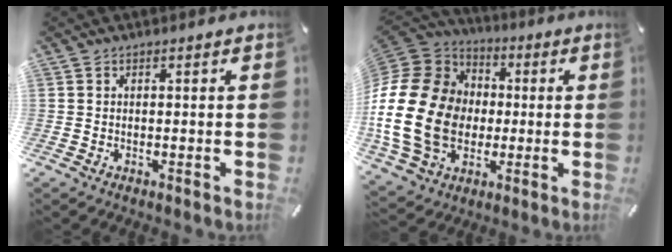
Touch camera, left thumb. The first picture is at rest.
{"total": 24.5, "force": [-3.7, 19.3, 14.6], "torque": [-0.308, 0.025, -0.054]}